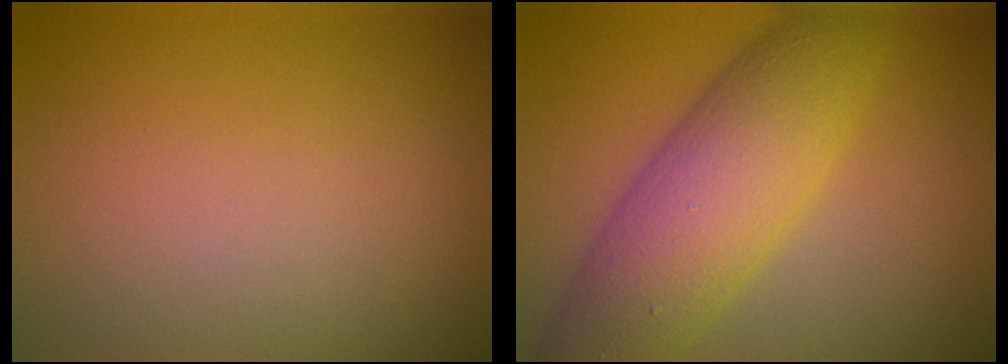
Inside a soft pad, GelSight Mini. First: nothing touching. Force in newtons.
{"total": 8.1, "press": 8.1, "slide": 0.1}